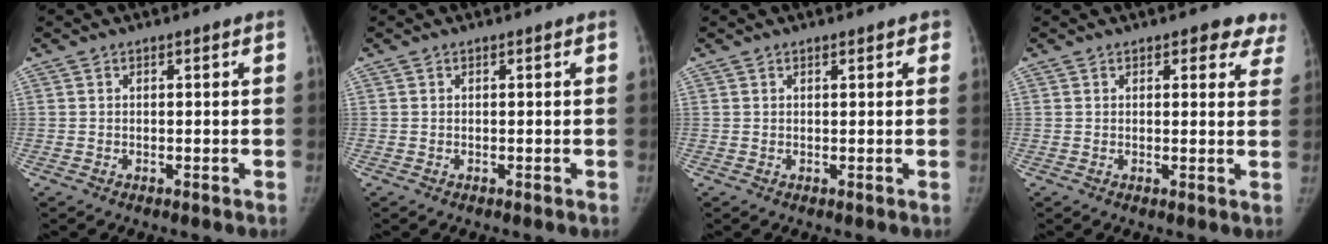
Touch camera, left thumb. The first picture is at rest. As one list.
[{"total": 0.0}, {"total": 1.5, "force": [0.9, 0.6, 1.1], "torque": [-0.007, 0.000, 0.008]}, {"total": 6.0, "force": [4.4, 3.1, 2.7], "torque": [0.016, -0.015, 0.033]}]